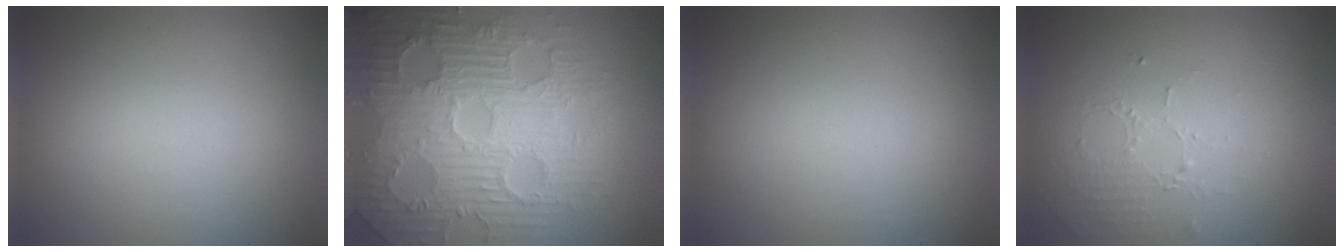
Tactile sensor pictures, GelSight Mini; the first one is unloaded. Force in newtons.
{"total": 9.2, "press": 6.7, "slide": 6.3}
{"total": 0.0}
{"total": 1.4, "press": 0.8, "slide": 1.2}